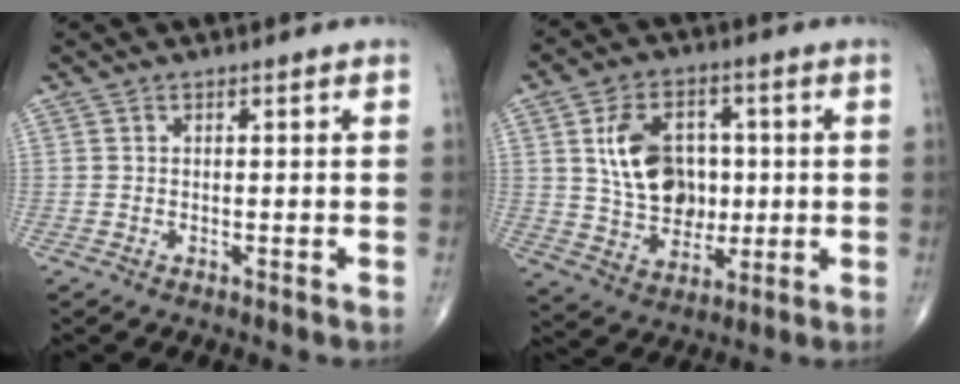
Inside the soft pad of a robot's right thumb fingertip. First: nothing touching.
{"total": 13.9, "force": [1.9, 10.2, 9.3], "torque": [-0.126, -0.001, 0.040]}